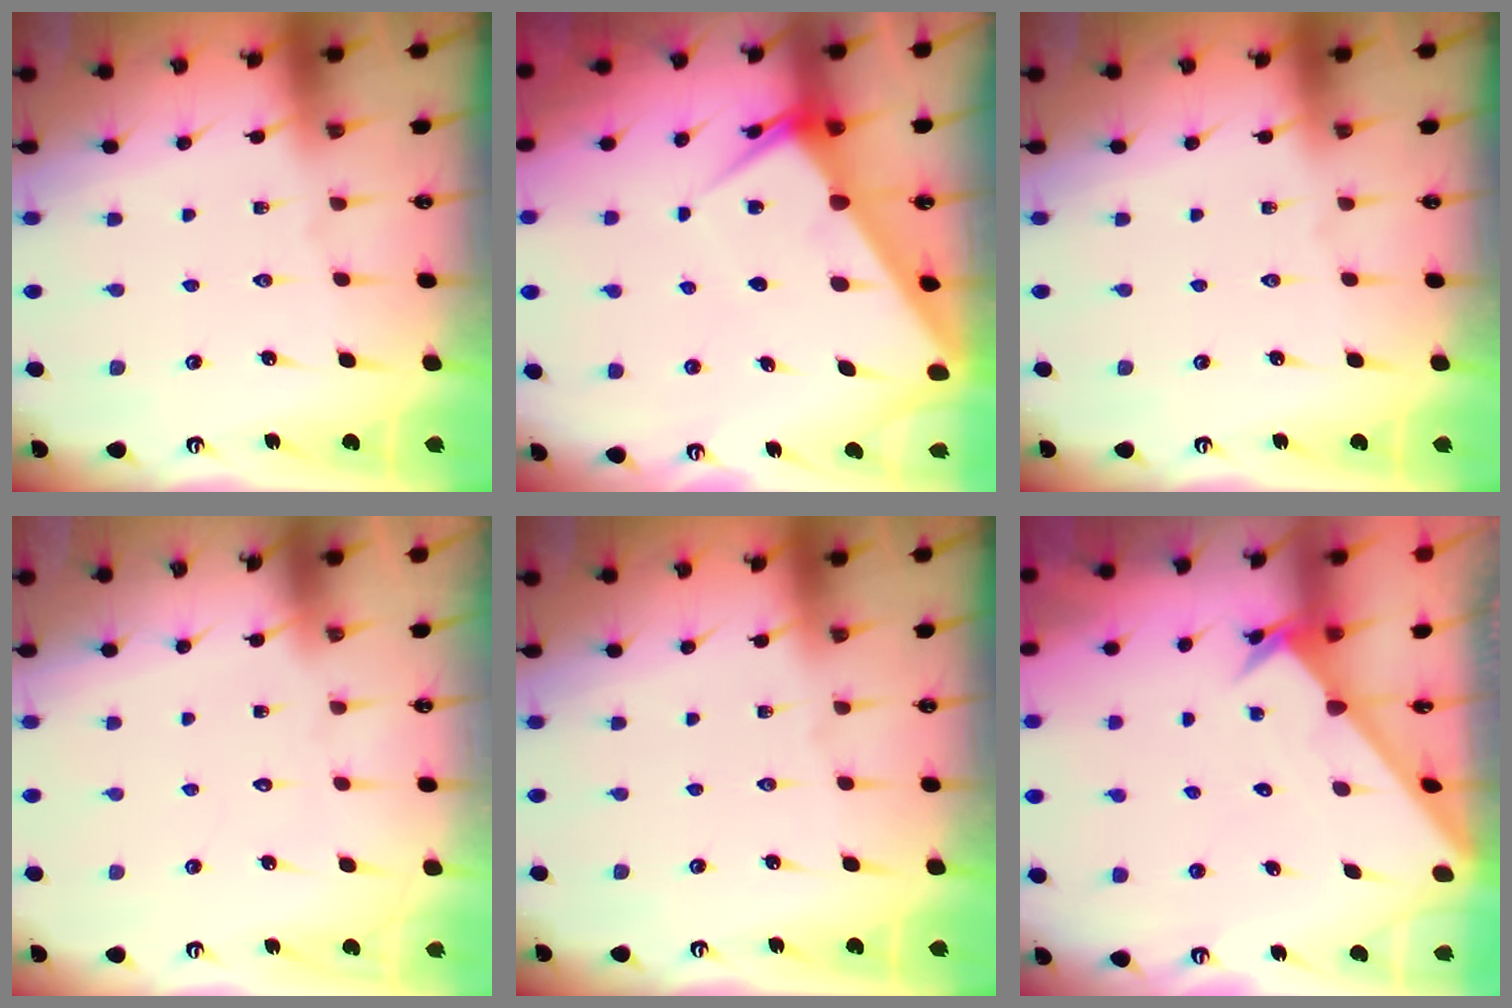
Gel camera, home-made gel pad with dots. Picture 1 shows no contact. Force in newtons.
{"total": 6.9, "press": 6.9, "slide": 0.7}
{"total": 0.0}
{"total": 1.5, "press": 1.5, "slide": 0.0}
{"total": 0.0}
{"total": 2.6, "press": 2.6, "slide": 0.2}